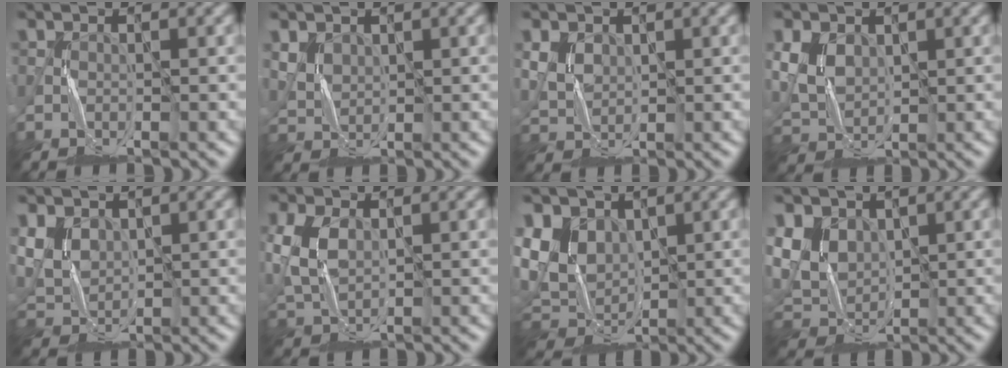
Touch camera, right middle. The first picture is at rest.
{"total": 2.3, "force": [1.3, 1.6, 1.0], "torque": [-0.030, -0.006, 0.029]}
{"total": 3.1, "force": [1.1, 2.3, 1.8], "torque": [-0.049, -0.003, 0.024]}
{"total": 4.4, "force": [1.3, 3.2, 2.8], "torque": [-0.071, 0.000, 0.023]}
{"total": 4.2, "force": [1.8, 3.0, 2.4], "torque": [-0.060, -0.004, 0.037]}
{"total": 4.8, "force": [0.8, 3.3, 3.5], "torque": [-0.099, 0.003, 0.018]}
{"total": 7.1, "force": [1.7, 5.5, 4.2], "torque": [-0.098, -0.002, 0.029]}
{"total": 6.0, "force": [1.9, 4.5, 3.5], "torque": [-0.080, -0.002, 0.033]}